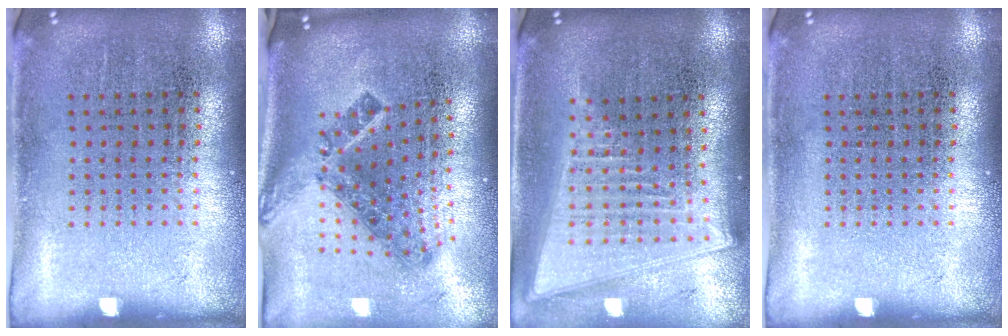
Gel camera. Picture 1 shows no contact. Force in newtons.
{"total": 1.8, "press": 1.3, "slide": 1.3}
{"total": 2.0, "press": 1.7, "slide": 1.2}
{"total": 0.0}